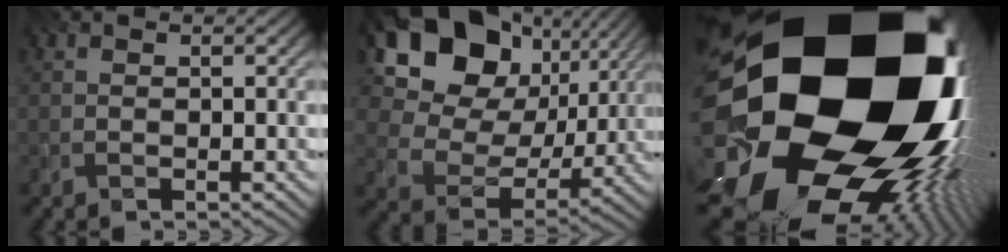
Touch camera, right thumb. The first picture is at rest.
{"total": 17.8, "force": [7.7, 12.7, 9.7], "torque": [-0.208, 0.025, 0.143]}
{"total": 23.9, "force": [0.0, 18.4, 15.2], "torque": [-0.212, -0.110, -0.057]}